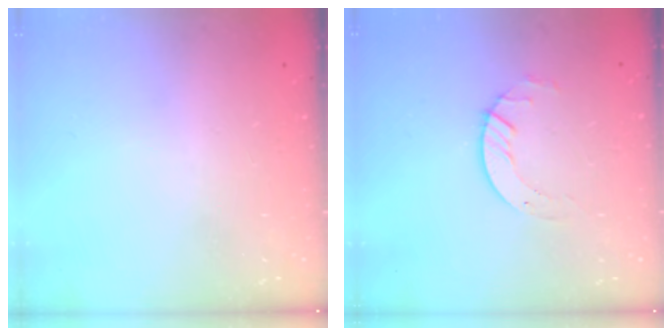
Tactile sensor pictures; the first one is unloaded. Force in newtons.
{"total": 3.3, "press": 3.3, "slide": 0.4}